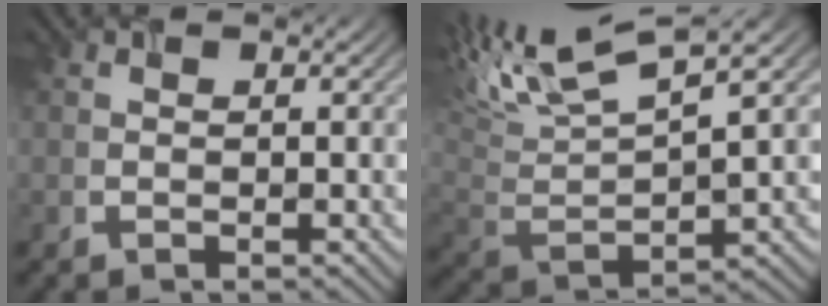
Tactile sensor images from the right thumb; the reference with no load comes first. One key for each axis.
{"total": 12.1, "fx": 6.2, "fy": 3.7, "fz": 9.8, "tx": -0.227, "ty": 0.029, "tz": 0.098}